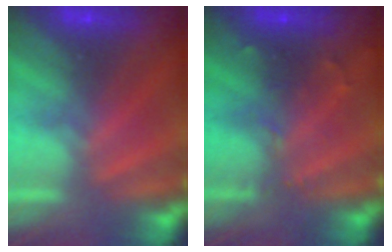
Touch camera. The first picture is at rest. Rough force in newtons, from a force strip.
{"total": 2.8}